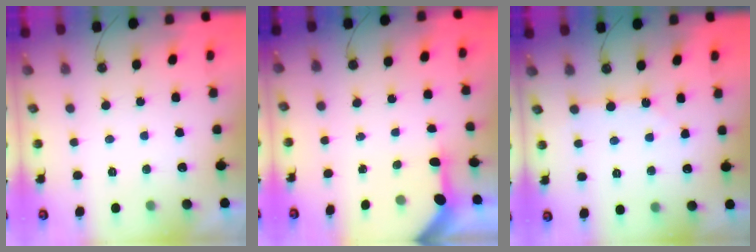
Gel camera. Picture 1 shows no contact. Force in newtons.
{"total": 3.3, "press": 3.3, "slide": 0.4}
{"total": 2.3, "press": 2.2, "slide": 0.4}